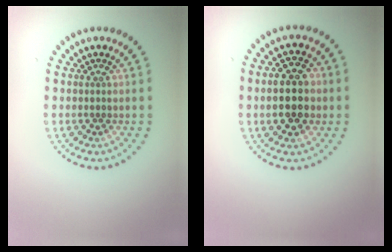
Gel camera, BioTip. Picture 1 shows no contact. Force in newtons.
{"total": 4.6, "press": 4.6, "slide": 0.2}